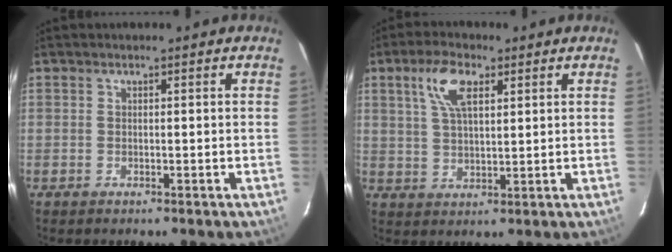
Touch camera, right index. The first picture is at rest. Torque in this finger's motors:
{"motor_torque": [0.54, 0.08, 0.36, 0.09]}